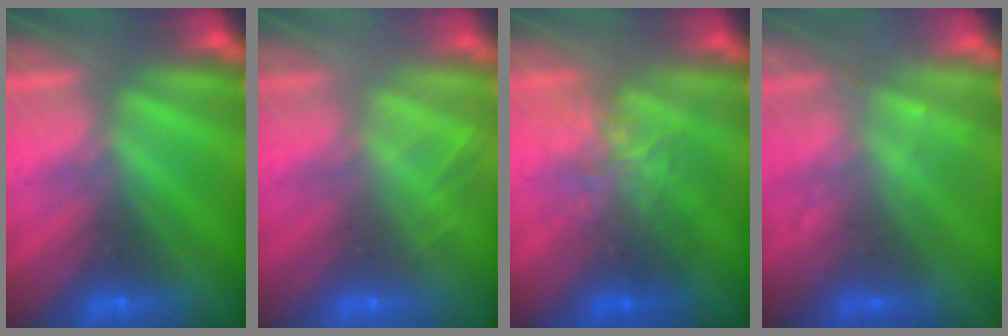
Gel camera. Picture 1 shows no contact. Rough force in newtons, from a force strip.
{"total": 2.0}
{"total": 2.5}
{"total": 2.3}